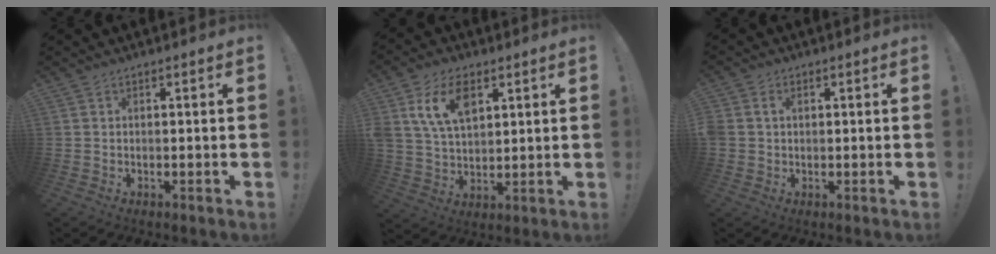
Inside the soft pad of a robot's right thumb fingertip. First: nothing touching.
{"total": 12.9, "force": [5.9, 8.1, 8.3], "torque": [-0.151, -0.007, 0.110]}
{"total": 2.7, "force": [0.5, 2.2, 1.4], "torque": [-0.023, 0.005, 0.008]}